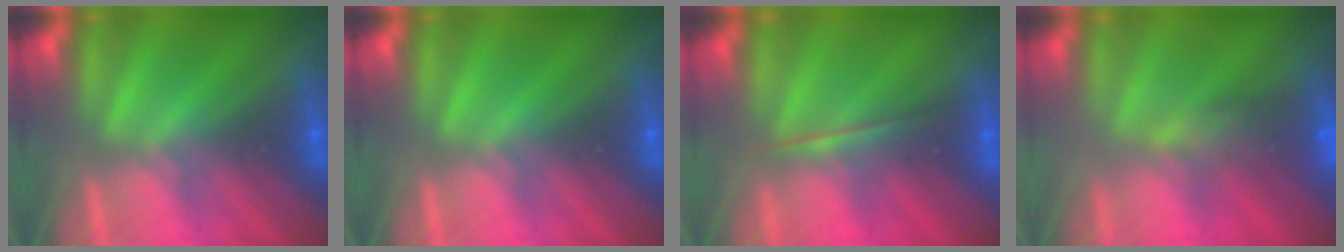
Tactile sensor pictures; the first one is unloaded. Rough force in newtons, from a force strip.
{"total": 0.0}
{"total": 1.7}
{"total": 13.7}